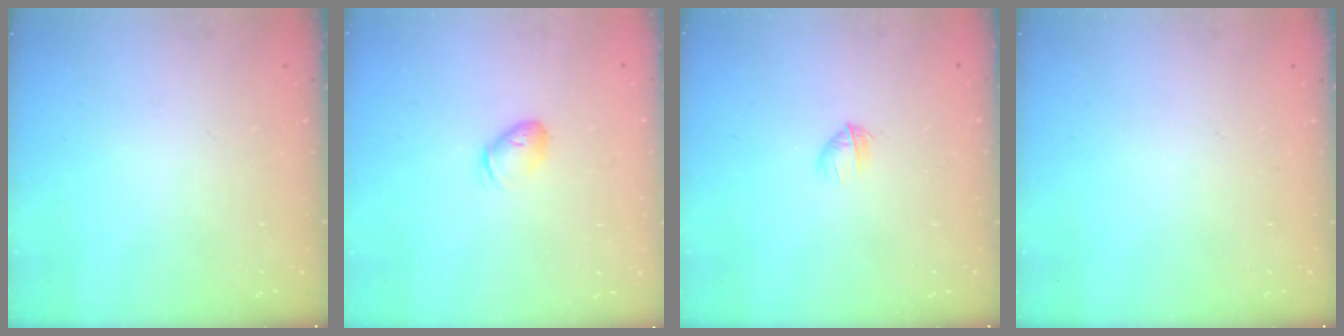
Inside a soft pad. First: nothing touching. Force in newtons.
{"total": 4.9, "press": 4.8, "slide": 1.0}
{"total": 2.8, "press": 2.6, "slide": 0.9}
{"total": 0.0}